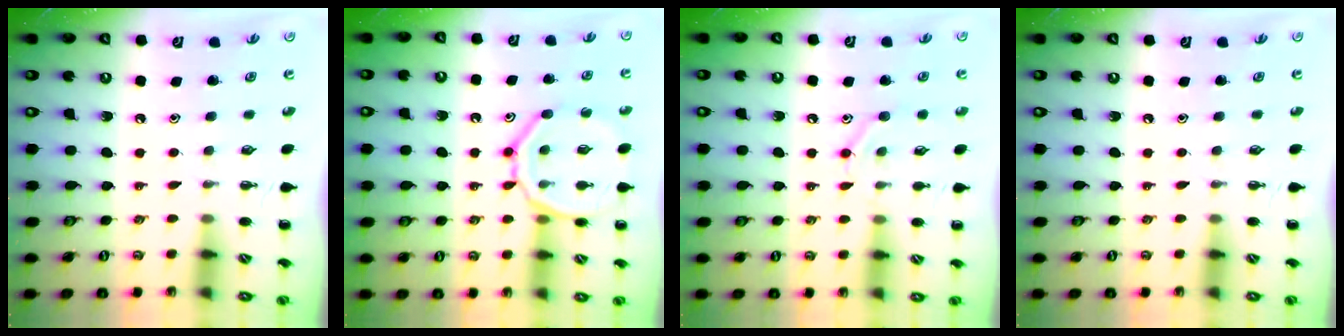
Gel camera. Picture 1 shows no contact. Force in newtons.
{"total": 14.7, "press": 14.7, "slide": 1.1}
{"total": 9.0, "press": 8.9, "slide": 1.5}
{"total": 0.0}